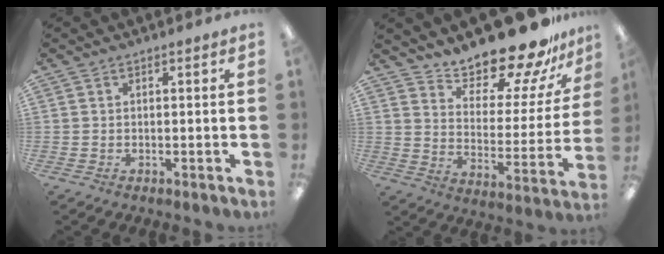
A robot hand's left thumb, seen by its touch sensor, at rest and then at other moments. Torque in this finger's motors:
{"motor_torque": [0.40, 0.41, 0.95, -1.83, -0.01]}